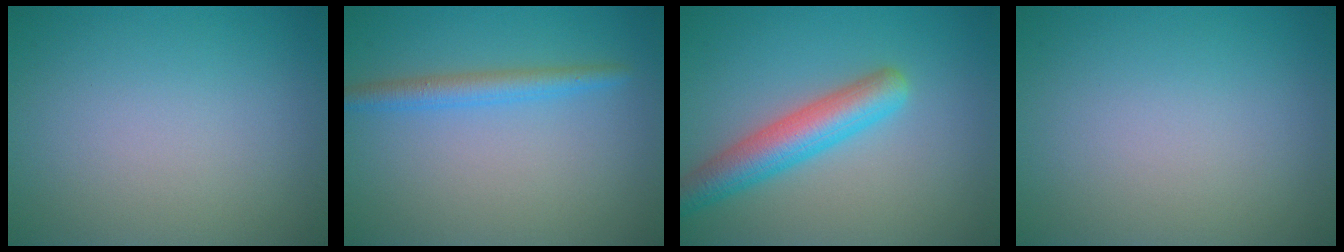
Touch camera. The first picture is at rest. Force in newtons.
{"total": 2.4, "press": 2.4, "slide": 0.2}
{"total": 4.9, "press": 4.9, "slide": 0.2}
{"total": 0.0}